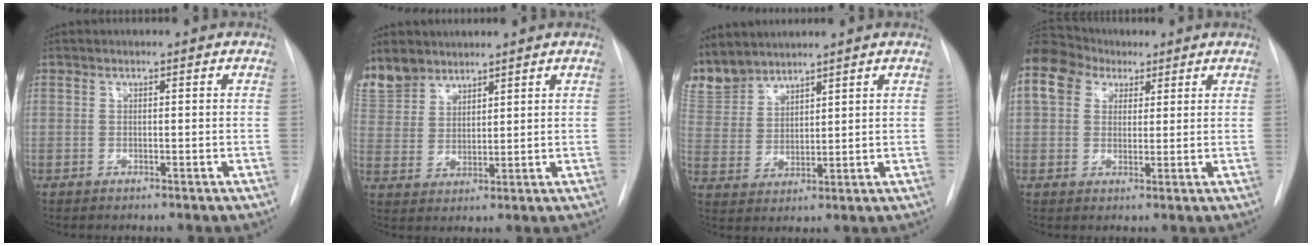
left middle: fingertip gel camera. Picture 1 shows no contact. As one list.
[{"total": 9.6, "force": [8.0, 5.0, 1.9], "torque": [-0.052, 0.008, 0.171]}, {"total": 8.7, "force": [8.2, 2.9, 0.9], "torque": [-0.027, 0.001, 0.181]}, {"total": 14.8, "force": [7.9, 10.8, 6.2], "torque": [-0.182, 0.075, 0.148]}]